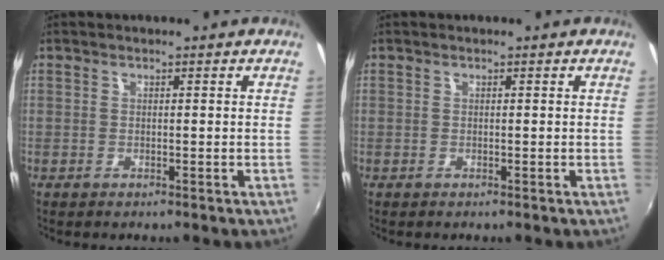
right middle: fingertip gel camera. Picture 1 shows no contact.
{"total": 0.0}